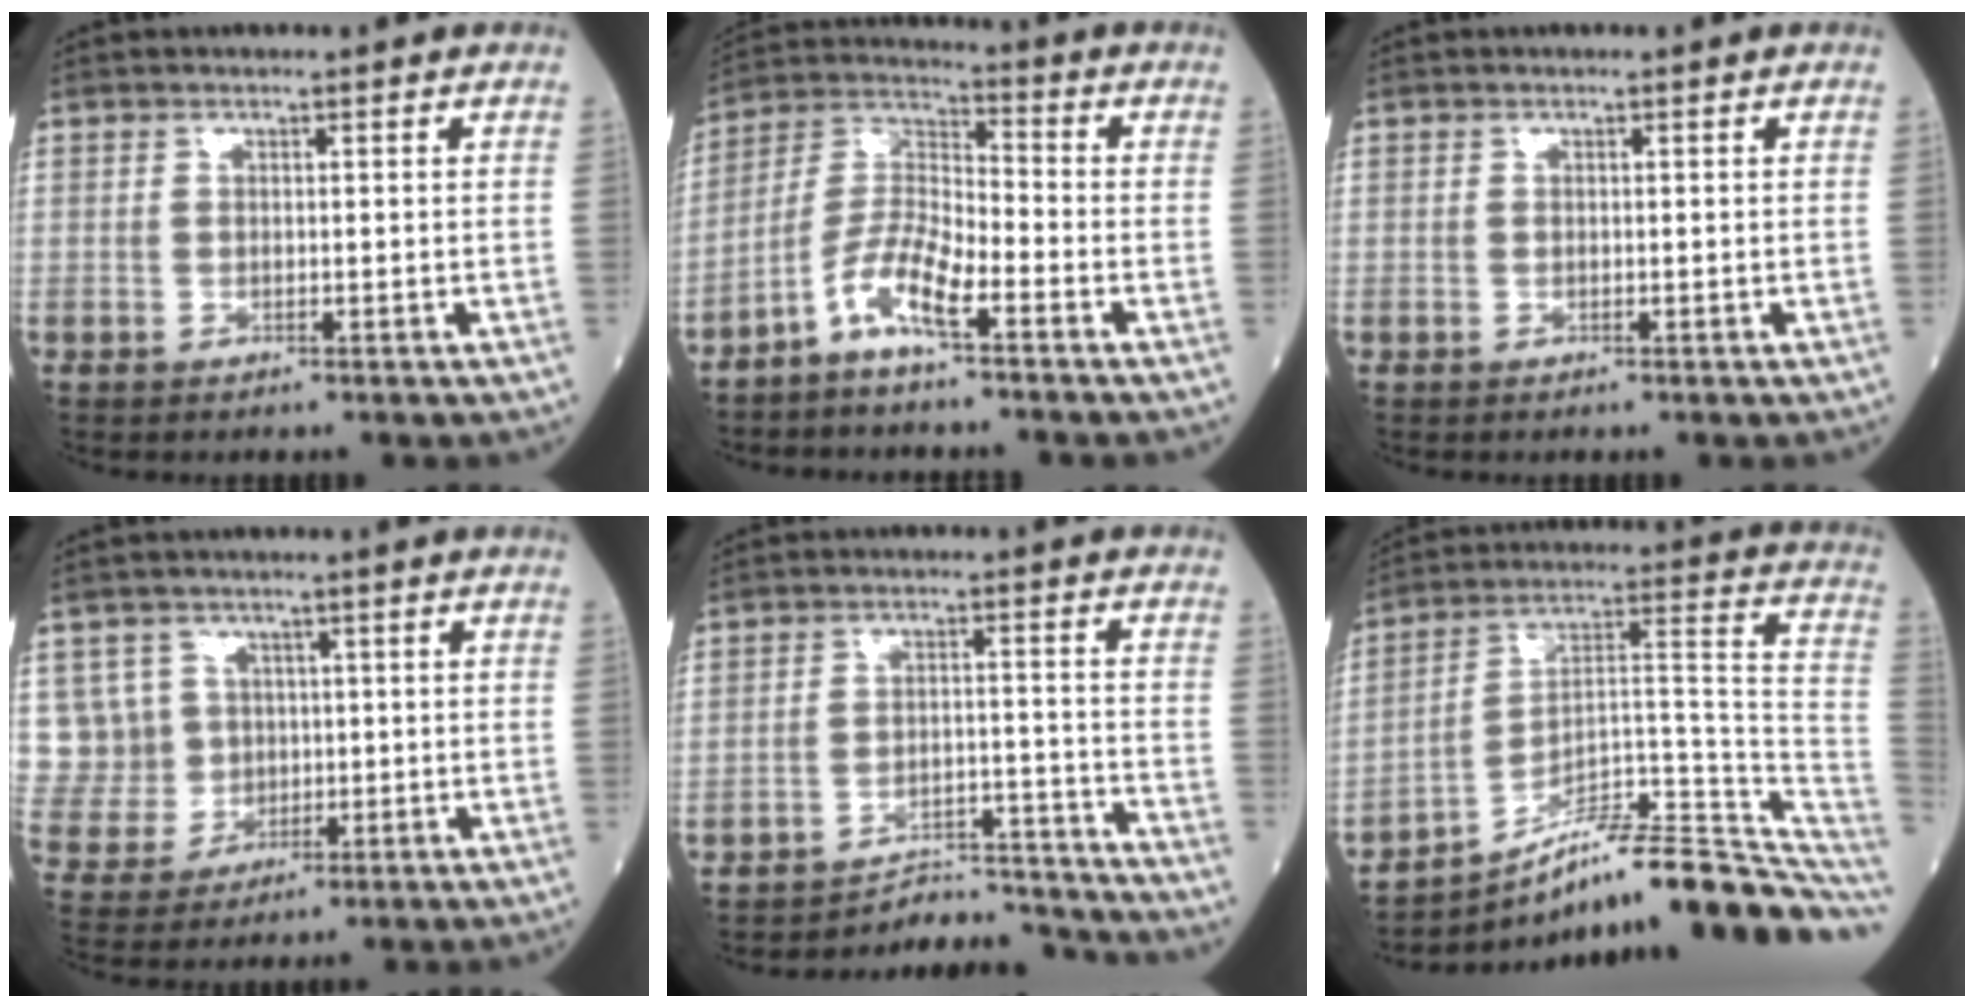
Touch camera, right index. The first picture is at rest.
{"total": 7.7, "force": [-4.6, 1.3, 6.0], "torque": [-0.129, 0.005, -0.098]}
{"total": 0.0}
{"total": 8.2, "force": [2.0, 7.9, 0.5], "torque": [-0.022, 0.034, 0.051]}
{"total": 9.6, "force": [-9.5, -0.2, -1.2], "torque": [0.019, 0.029, -0.141]}
{"total": 19.4, "force": [-14.6, 2.9, 12.4], "torque": [-0.124, 0.059, -0.223]}